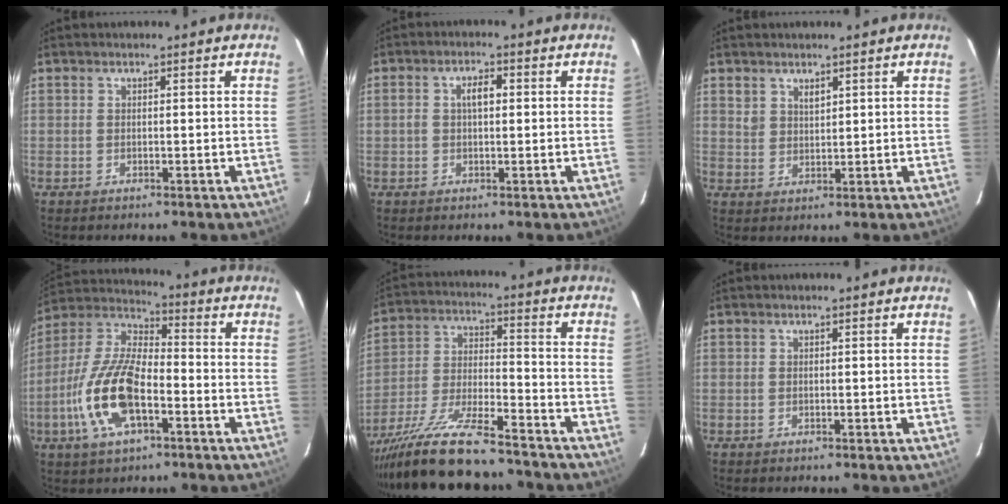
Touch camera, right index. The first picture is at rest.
{"total": 3.4, "force": [0.4, 1.8, 2.8], "torque": [-0.050, 0.011, 0.008]}
{"total": 3.0, "force": [2.0, 2.0, 1.0], "torque": [-0.012, 0.003, 0.039]}
{"total": 16.1, "force": [-5.6, 6.7, 13.6], "torque": [-0.291, -0.004, -0.111]}
{"total": 18.4, "force": [-15.1, 3.4, 9.9], "torque": [-0.207, -0.040, -0.257]}
{"total": 0.0}